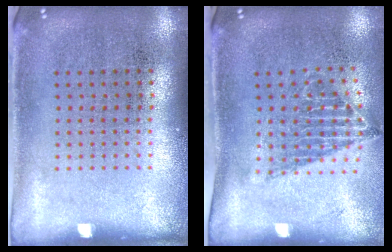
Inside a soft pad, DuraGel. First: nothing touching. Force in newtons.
{"total": 1.5, "press": 1.1, "slide": 0.9}